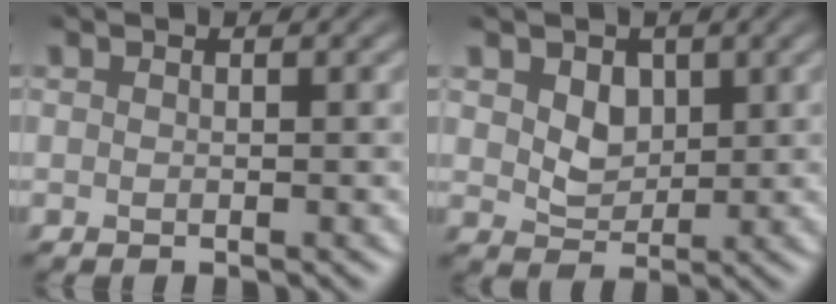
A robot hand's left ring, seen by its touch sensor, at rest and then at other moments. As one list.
[{"total": 2.6, "force": [0.9, 1.9, 1.5], "torque": [-0.031, -0.006, 0.016]}]